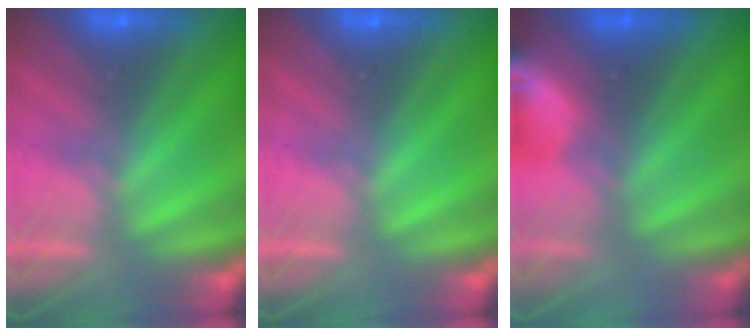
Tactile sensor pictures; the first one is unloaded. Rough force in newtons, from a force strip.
{"total": 0.0}
{"total": 7.8}